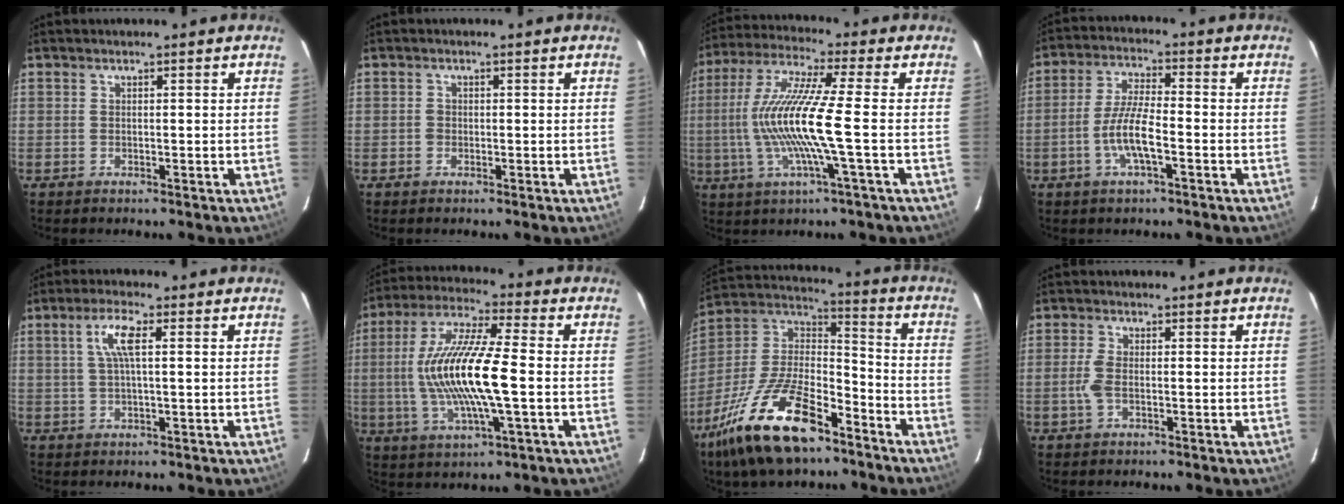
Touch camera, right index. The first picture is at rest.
{"total": 1.0, "force": [-0.4, 0.9, 0.1], "torque": [-0.001, 0.001, -0.006]}
{"total": 14.0, "force": [-2.1, -0.7, 13.9], "torque": [-0.278, -0.004, -0.039]}
{"total": 7.7, "force": [-2.9, 1.5, 6.9], "torque": [-0.144, 0.001, -0.057]}
{"total": 5.1, "force": [1.2, 0.9, 4.8], "torque": [-0.096, 0.006, 0.023]}
{"total": 16.9, "force": [-1.2, 3.0, 16.6], "torque": [-0.330, 0.003, -0.027]}
{"total": 22.0, "force": [-13.7, 8.5, 15.0], "torque": [-0.310, -0.019, -0.247]}
{"total": 3.1, "force": [-0.7, 1.0, 2.8], "torque": [-0.066, 0.000, -0.016]}